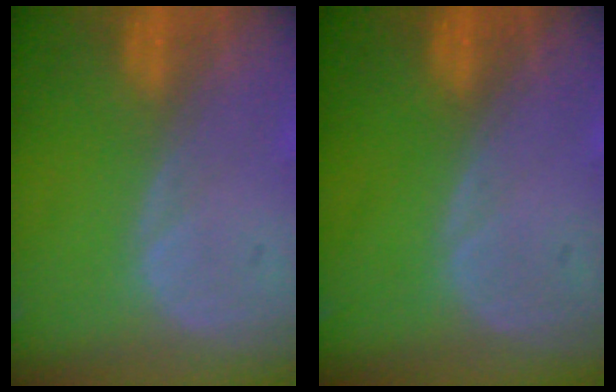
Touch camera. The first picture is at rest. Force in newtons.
{"total": 0.0}